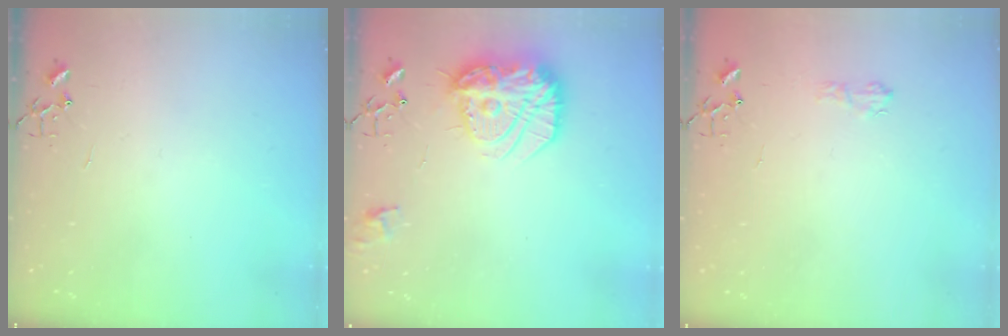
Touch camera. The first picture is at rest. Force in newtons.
{"total": 17.7, "press": 17.7, "slide": 1.2}
{"total": 6.3, "press": 6.3, "slide": 0.8}